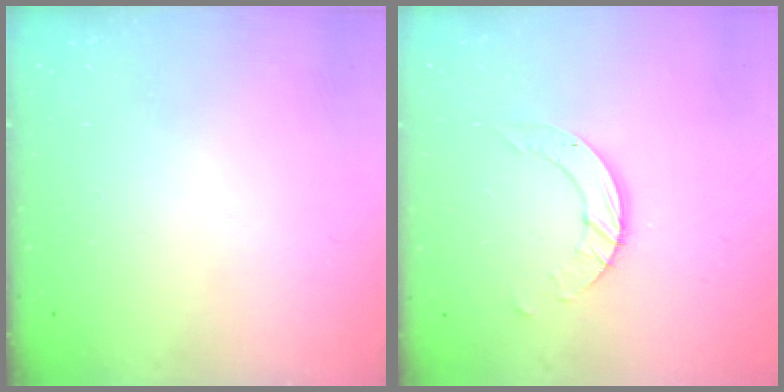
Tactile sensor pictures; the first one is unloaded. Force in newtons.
{"total": 6.5, "press": 6.5, "slide": 0.5}